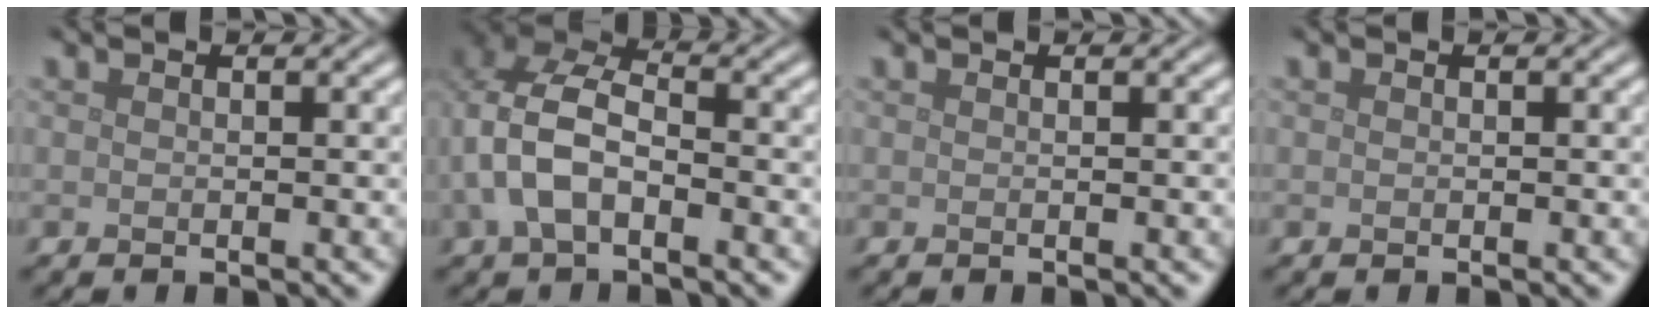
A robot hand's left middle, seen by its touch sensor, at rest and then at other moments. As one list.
[{"total": 6.2, "force": [-1.2, 3.9, 4.6], "torque": [-0.105, 0.011, -0.031]}, {"total": 0.0}, {"total": 0.0}]